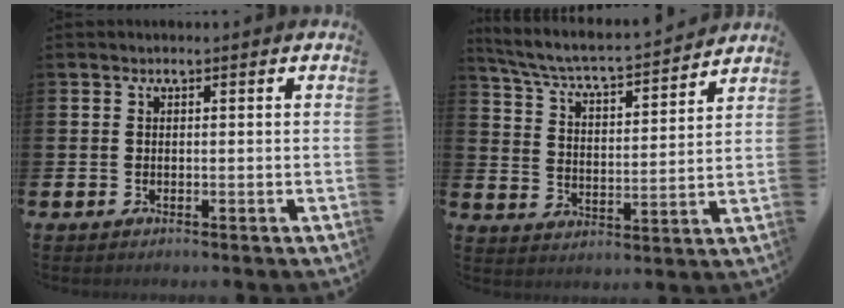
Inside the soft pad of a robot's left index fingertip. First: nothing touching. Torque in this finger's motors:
{"motor_torque": [0.51, -0.99, 0.21, 0.07]}